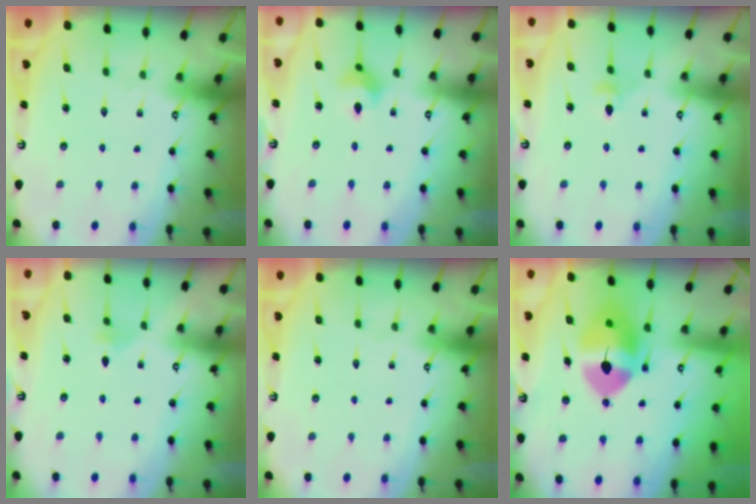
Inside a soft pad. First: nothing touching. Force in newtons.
{"total": 4.6, "press": 4.5, "slide": 0.7}
{"total": 3.6, "press": 3.5, "slide": 0.8}
{"total": 2.4, "press": 2.4, "slide": 0.5}
{"total": 0.0}
{"total": 11.9, "press": 11.7, "slide": 2.1}